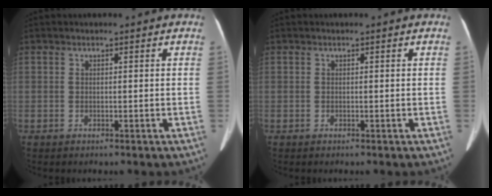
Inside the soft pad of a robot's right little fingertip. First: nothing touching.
{"total": 0.0}